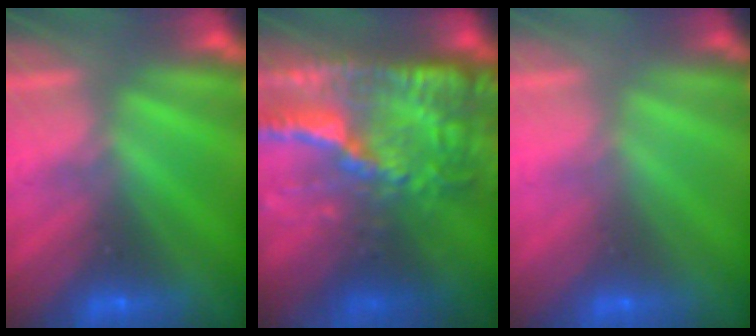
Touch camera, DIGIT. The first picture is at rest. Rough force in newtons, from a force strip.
{"total": 6.1}
{"total": 2.9}